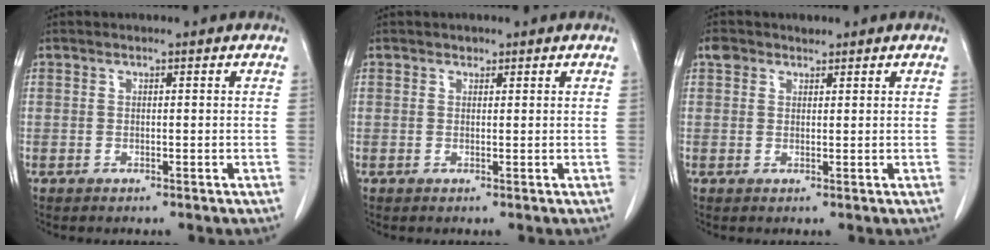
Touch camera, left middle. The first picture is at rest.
{"total": 0.7, "force": [0.5, 0.4, 0.1], "torque": [-0.001, -0.004, 0.006]}
{"total": 2.0, "force": [1.5, 1.3, 0.4], "torque": [-0.009, 0.012, 0.026]}